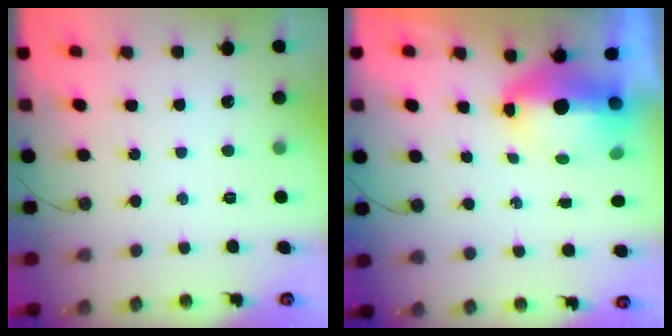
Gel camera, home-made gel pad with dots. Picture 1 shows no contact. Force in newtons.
{"total": 14.7, "press": 9.3, "slide": 11.4}